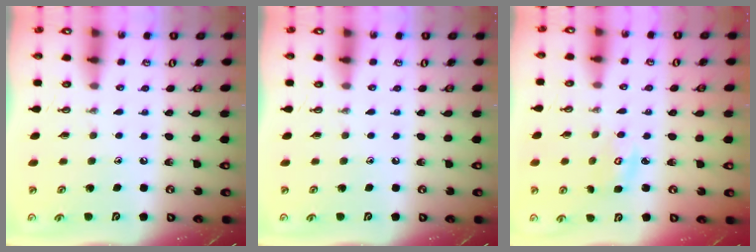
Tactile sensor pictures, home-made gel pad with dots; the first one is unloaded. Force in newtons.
{"total": 0.0}
{"total": 4.6, "press": 4.5, "slide": 0.5}